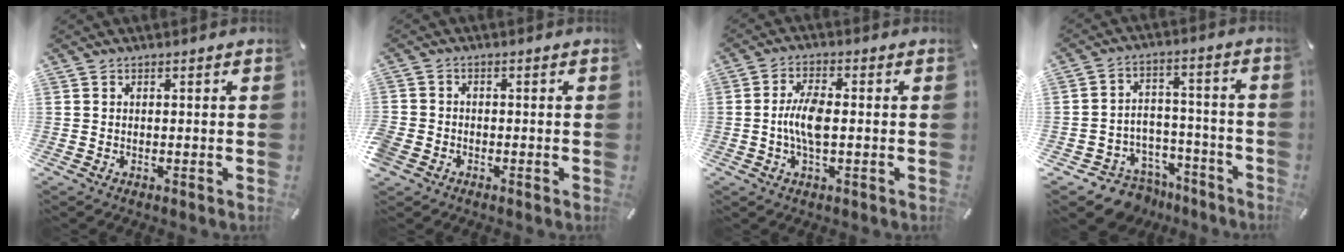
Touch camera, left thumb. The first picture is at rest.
{"total": 2.7, "force": [-1.5, 2.1, 0.8], "torque": [-0.017, 0.007, -0.031]}
{"total": 7.0, "force": [-0.6, 2.8, 6.3], "torque": [-0.139, 0.000, -0.017]}
{"total": 7.8, "force": [-5.3, 5.7, 0.8], "torque": [-0.002, 0.034, -0.089]}